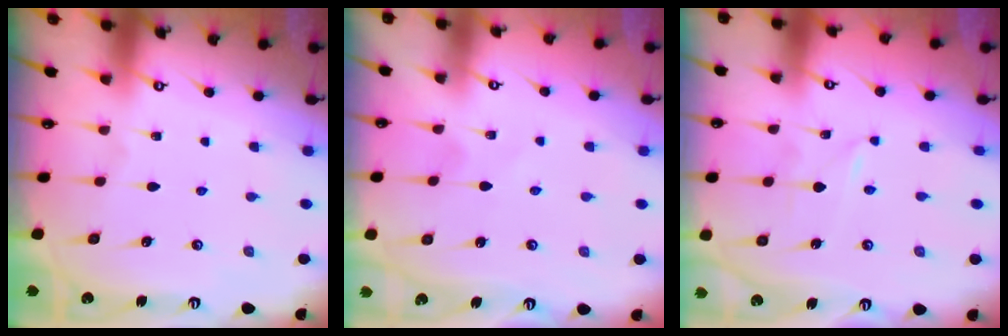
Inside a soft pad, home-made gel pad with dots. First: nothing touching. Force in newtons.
{"total": 0.9, "press": 0.8, "slide": 0.1}
{"total": 0.6, "press": 0.6, "slide": 0.0}